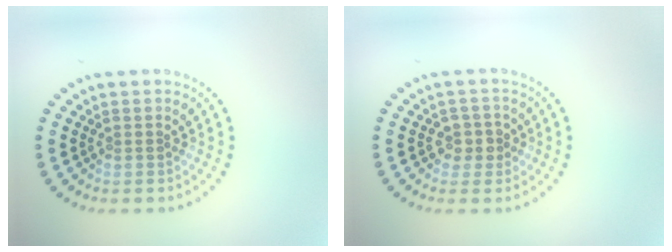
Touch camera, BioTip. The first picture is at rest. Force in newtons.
{"total": 1.7, "press": 1.7, "slide": 0.4}